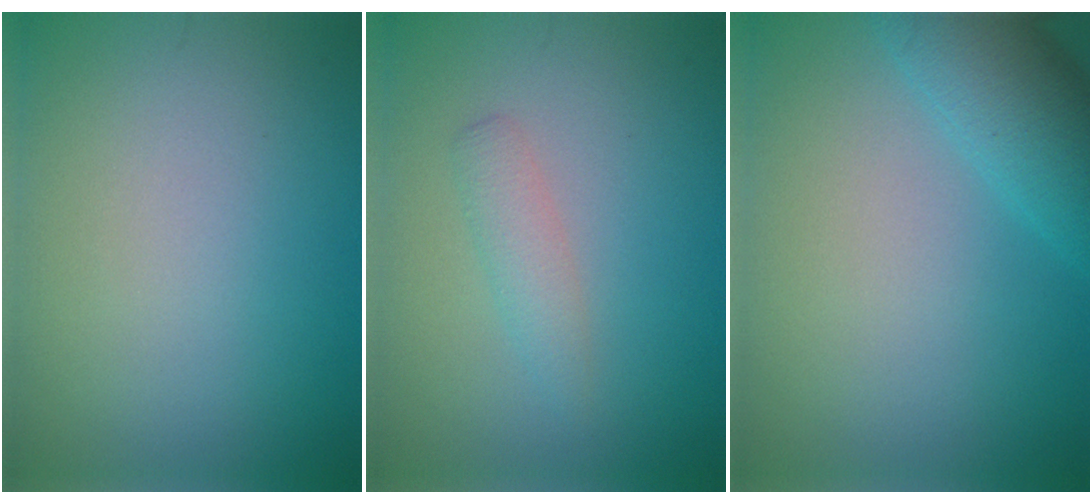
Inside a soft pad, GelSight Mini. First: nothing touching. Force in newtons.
{"total": 1.7, "press": 1.7, "slide": 0.1}
{"total": 5.1, "press": 5.1, "slide": 0.2}